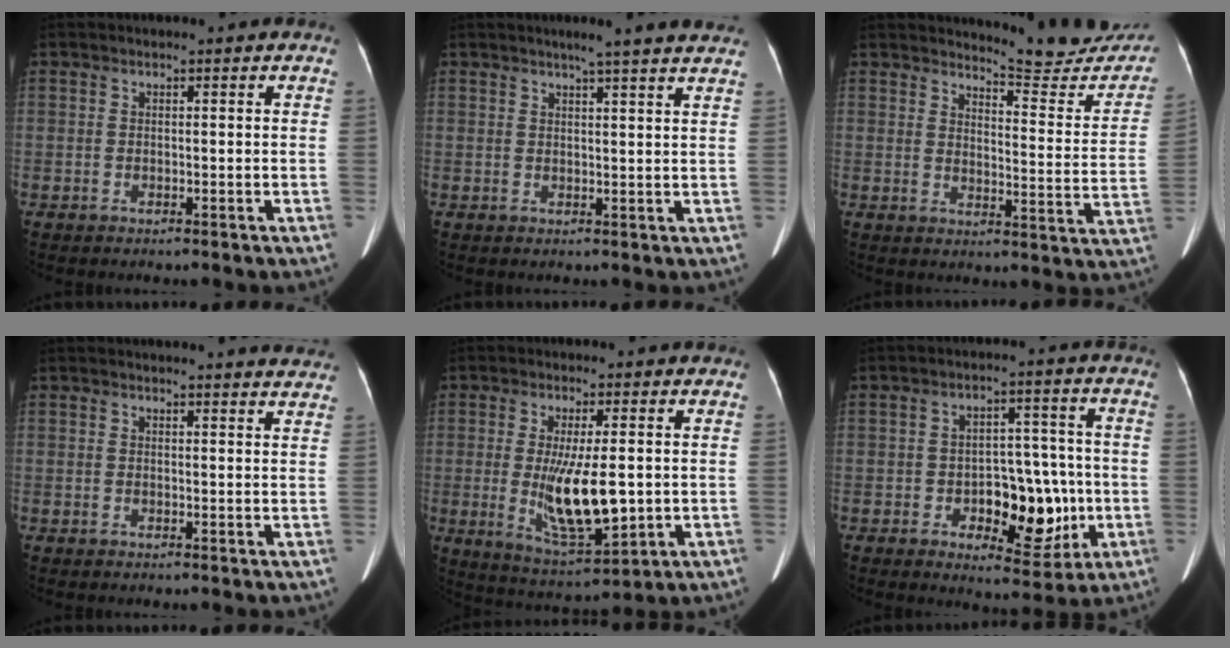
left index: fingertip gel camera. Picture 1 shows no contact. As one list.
[{"total": 9.1, "force": [7.7, -0.3, 4.8], "torque": [-0.061, 0.011, 0.076]}, {"total": 14.3, "force": [14.1, 1.0, 2.1], "torque": [-0.013, -0.088, 0.153]}, {"total": 11.6, "force": [11.2, 1.1, 2.5], "torque": [-0.009, -0.018, 0.103]}, {"total": 10.5, "force": [-0.3, 2.7, 10.1], "torque": [-0.187, -0.024, 0.004]}, {"total": 10.5, "force": [-2.5, 5.6, 8.5], "torque": [-0.109, 0.018, -0.026]}]